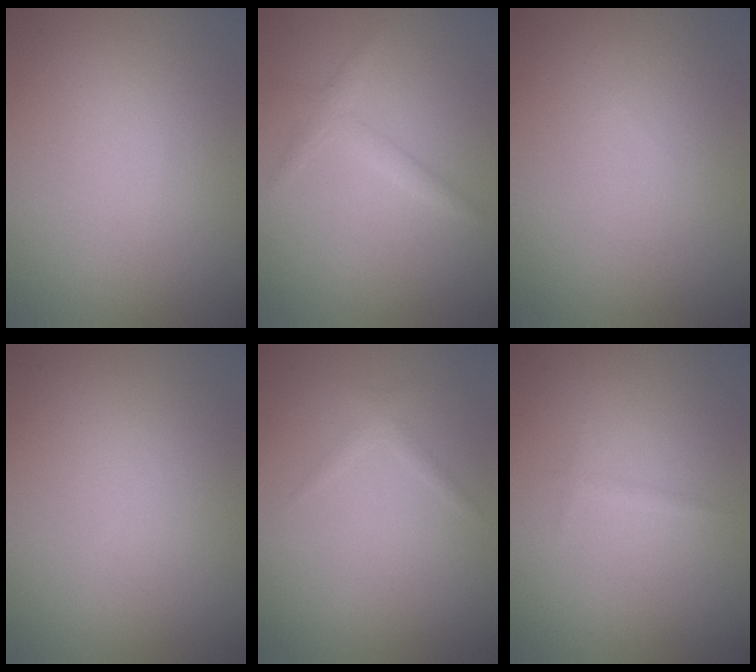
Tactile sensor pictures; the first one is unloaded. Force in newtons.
{"total": 1.7, "press": 1.7, "slide": 0.1}
{"total": 0.0}
{"total": 0.0}
{"total": 0.9, "press": 0.9, "slide": 0.1}
{"total": 0.5, "press": 0.5, "slide": 0.1}